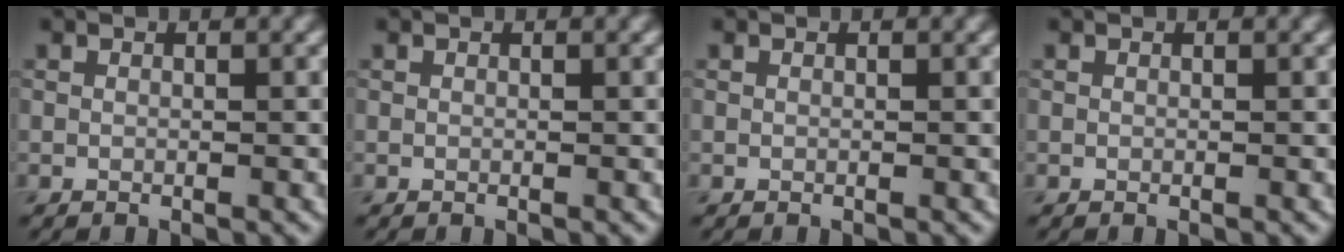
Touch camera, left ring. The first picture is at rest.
{"total": 0.0}
{"total": 0.0}
{"total": 0.0}